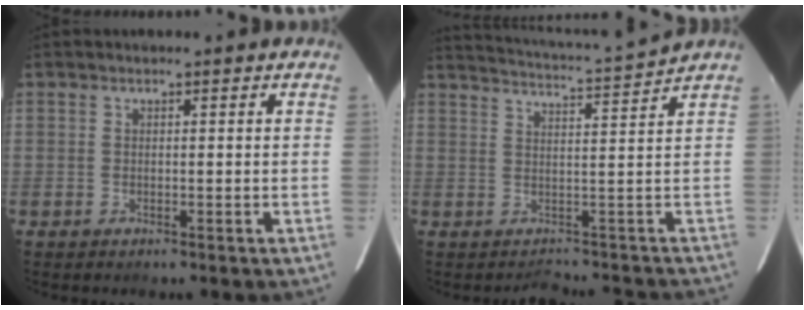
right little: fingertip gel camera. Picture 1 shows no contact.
{"total": 6.6, "force": [4.2, -1.4, 4.9], "torque": [-0.117, 0.013, 0.068]}